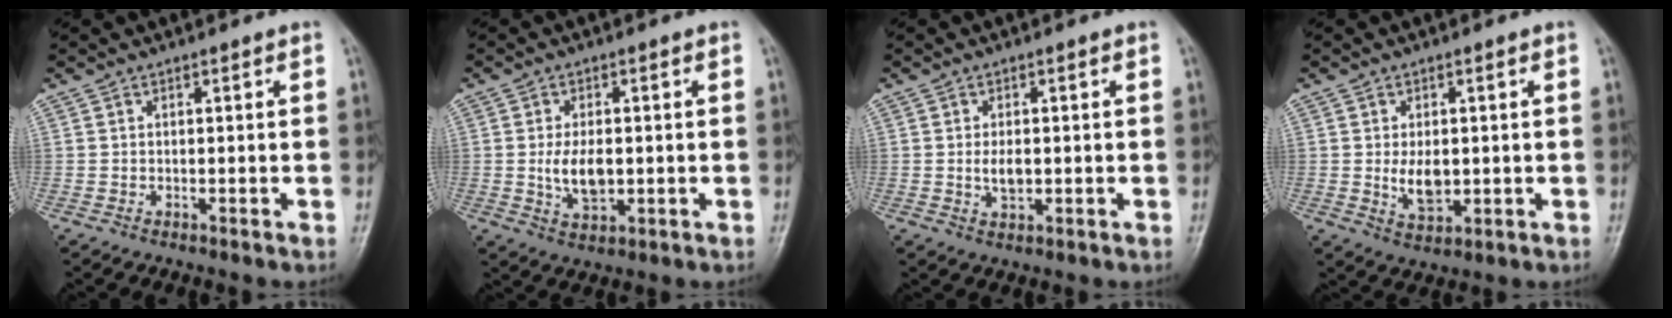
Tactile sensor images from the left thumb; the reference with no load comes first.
{"total": 6.2, "force": [-0.3, 3.5, 5.2], "torque": [-0.090, -0.008, -0.001]}
{"total": 3.3, "force": [-0.1, 1.9, 2.7], "torque": [-0.047, -0.004, -0.001]}
{"total": 5.5, "force": [0.0, 3.3, 4.4], "torque": [-0.063, -0.010, 0.008]}